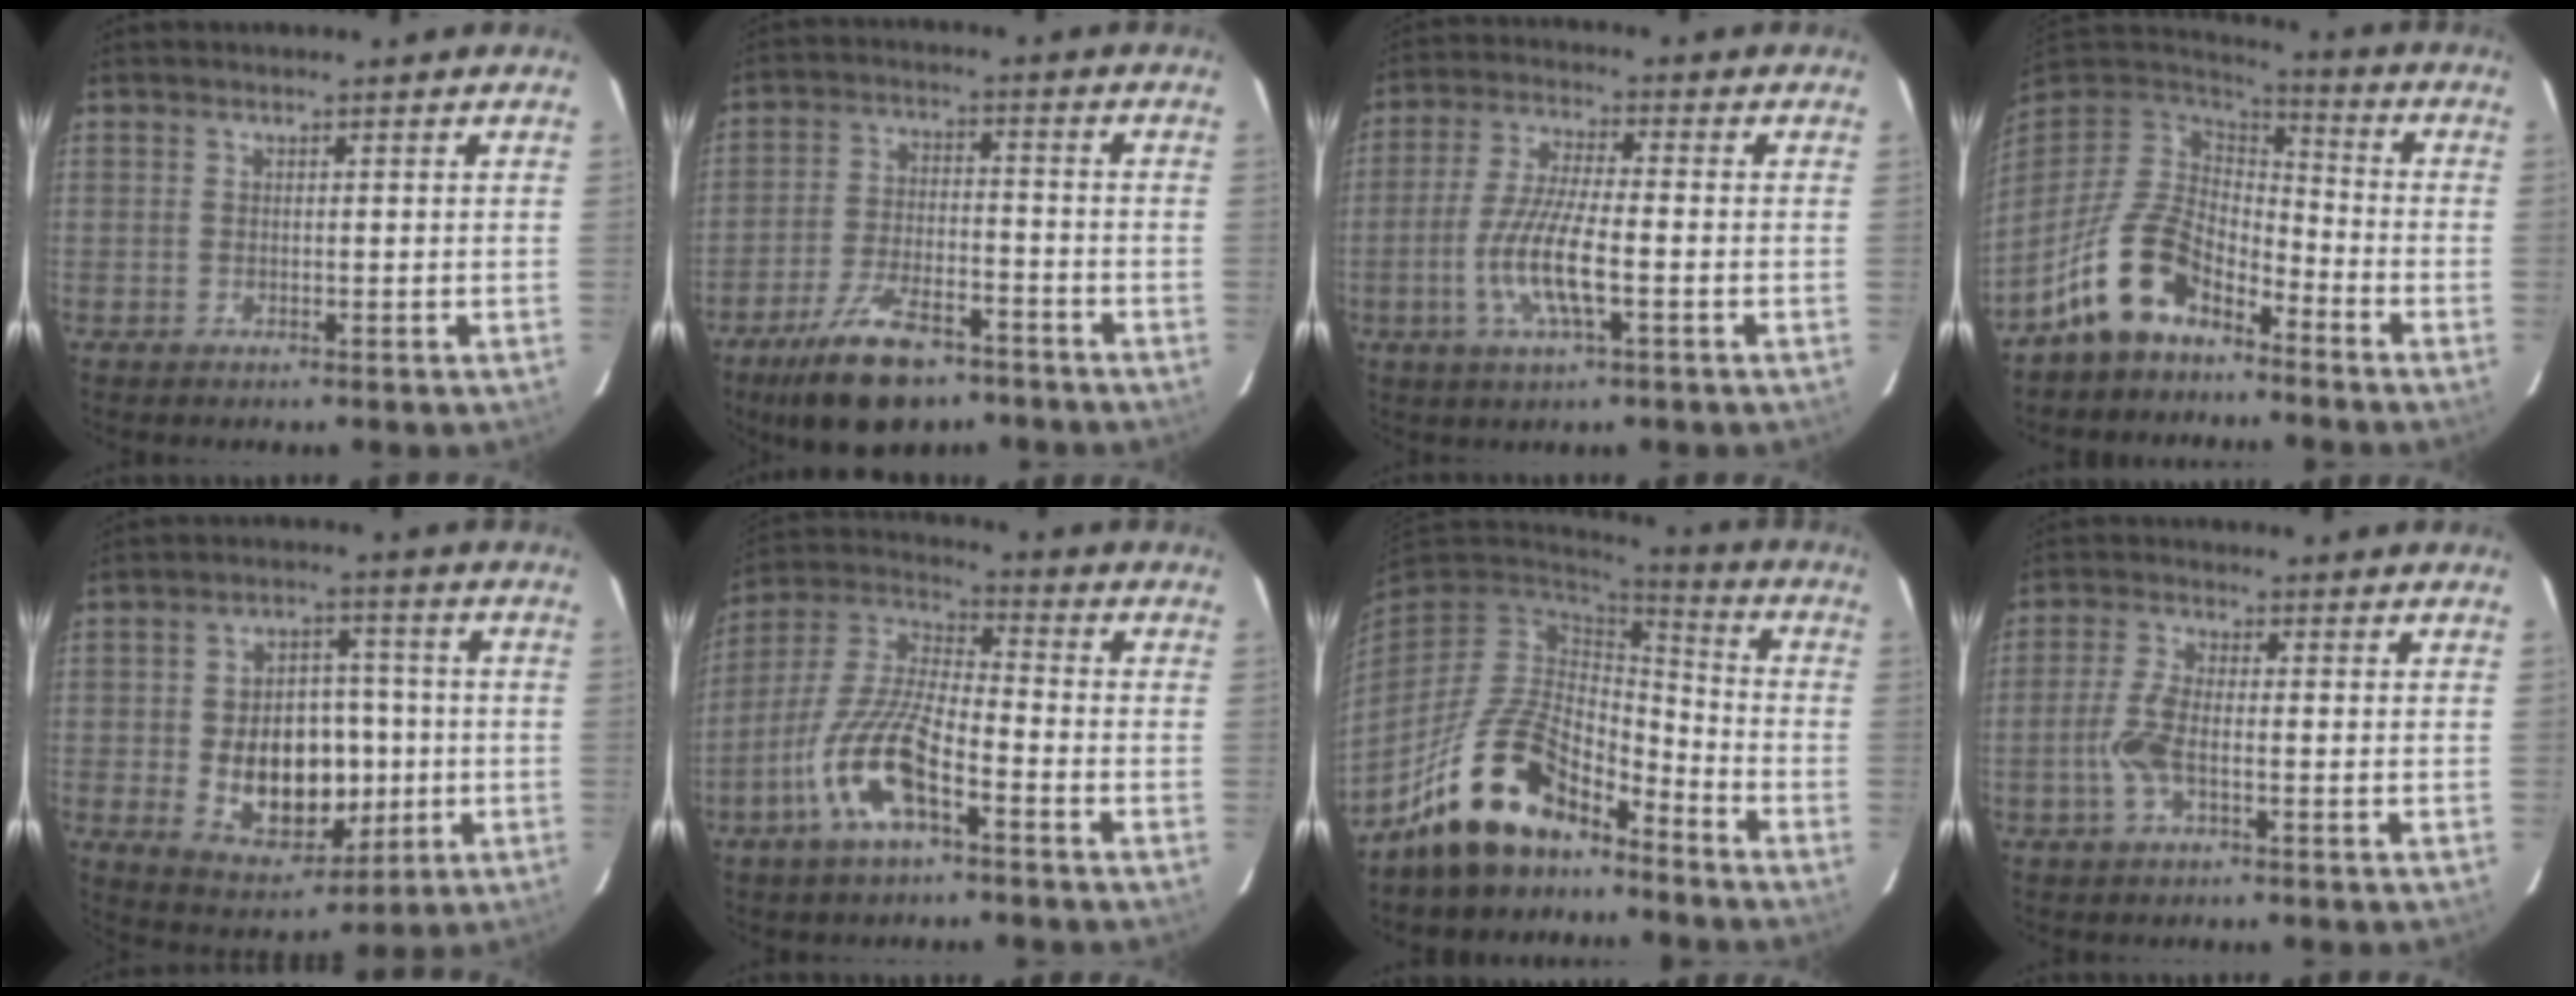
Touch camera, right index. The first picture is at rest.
{"total": 13.9, "force": [-9.8, 5.7, 8.0], "torque": [-0.170, -0.009, -0.162]}
{"total": 10.3, "force": [-3.1, 2.0, 9.6], "torque": [-0.197, -0.006, -0.061]}
{"total": 13.5, "force": [-8.4, 7.3, 7.6], "torque": [-0.165, 0.011, -0.155]}
{"total": 15.0, "force": [-2.2, 10.4, 10.6], "torque": [-0.205, 0.012, -0.007]}
{"total": 13.8, "force": [-6.9, 4.1, 11.2], "torque": [-0.241, -0.005, -0.138]}
{"total": 15.5, "force": [-11.2, 7.1, 8.0], "torque": [-0.174, 0.015, -0.193]}
{"total": 5.5, "force": [-1.8, 1.7, 4.9], "torque": [-0.112, 0.003, -0.039]}